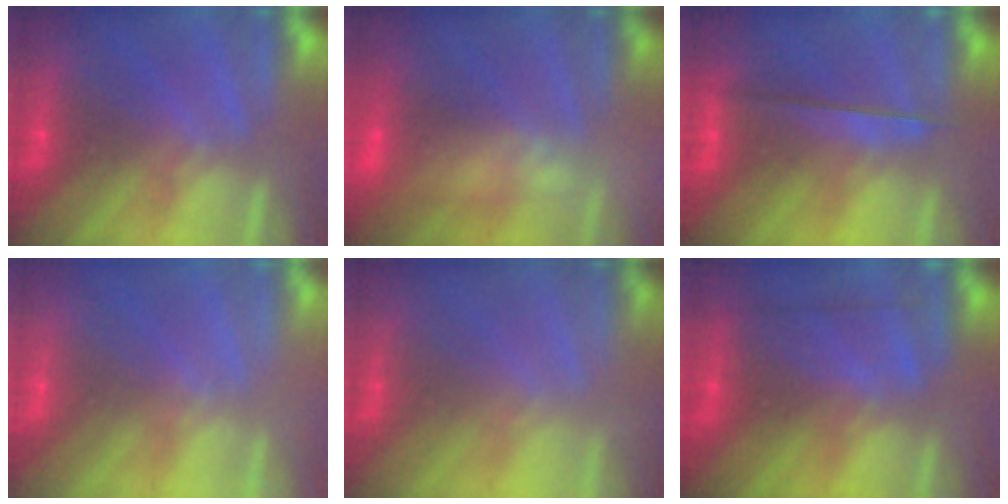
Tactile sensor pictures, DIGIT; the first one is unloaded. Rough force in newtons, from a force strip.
{"total": 2.4}
{"total": 2.4}
{"total": 2.2}
{"total": 1.7}
{"total": 2.6}